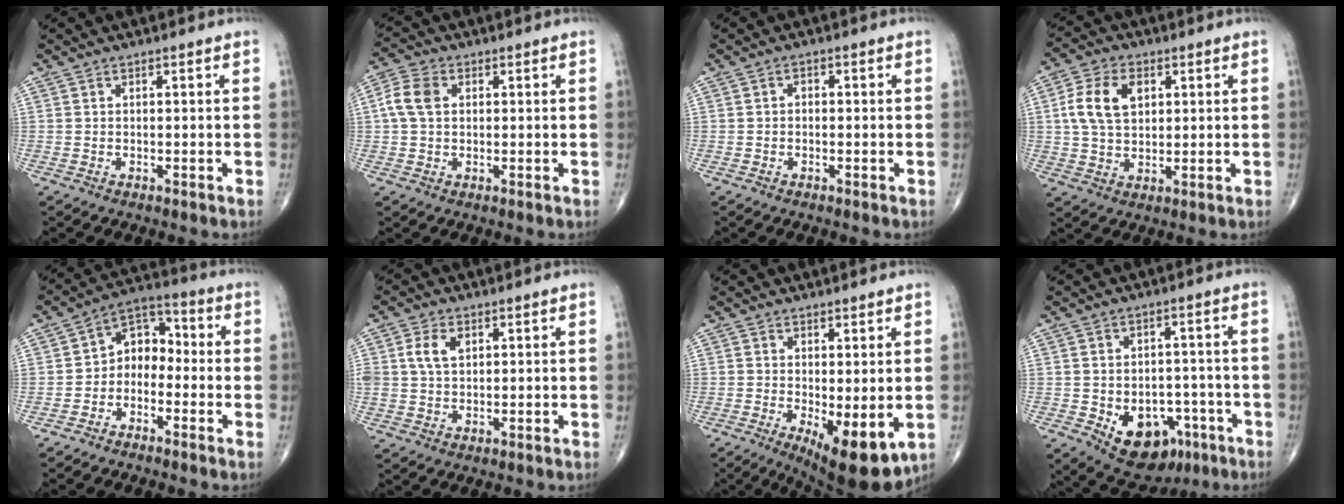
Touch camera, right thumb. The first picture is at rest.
{"total": 5.7, "force": [1.0, 4.0, 4.0], "torque": [-0.090, 0.014, 0.015]}
{"total": 1.1, "force": [-0.1, 0.8, 0.7], "torque": [-0.005, 0.005, -0.006]}
{"total": 9.4, "force": [2.3, 6.1, 6.8], "torque": [-0.126, 0.005, 0.044]}
{"total": 7.8, "force": [-1.9, 5.8, 4.8], "torque": [-0.046, 0.044, -0.053]}
{"total": 4.9, "force": [1.5, 3.2, 3.4], "torque": [-0.062, 0.001, 0.030]}
{"total": 10.0, "force": [-2.1, 3.7, 9.1], "torque": [-0.128, -0.024, -0.019]}
{"total": 12.4, "force": [-5.2, 8.4, 7.5], "torque": [-0.078, 0.025, -0.061]}